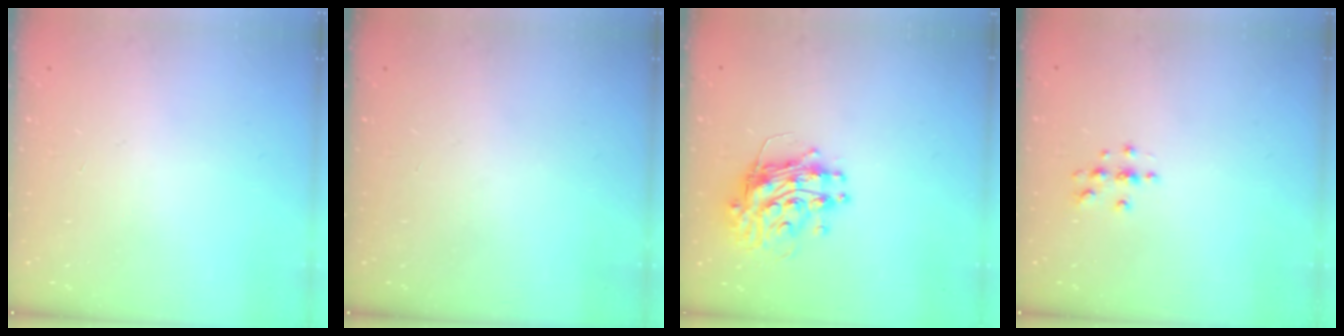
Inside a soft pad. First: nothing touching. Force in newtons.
{"total": 0.0}
{"total": 12.0, "press": 11.9, "slide": 1.2}
{"total": 4.0, "press": 3.9, "slide": 0.4}